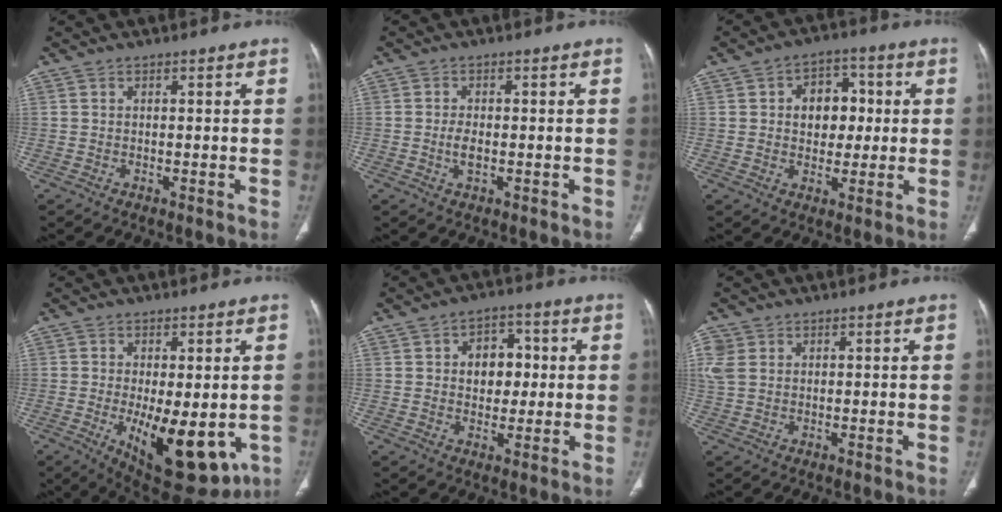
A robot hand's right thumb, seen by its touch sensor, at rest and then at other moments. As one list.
[{"total": 2.5, "force": [-0.5, 1.4, 2.1], "torque": [-0.038, 0.001, -0.010]}, {"total": 8.8, "force": [1.1, 6.6, 5.7], "torque": [-0.035, 0.012, 0.014]}, {"total": 15.7, "force": [-3.8, 7.0, 13.5], "torque": [-0.182, -0.023, -0.035]}, {"total": 7.6, "force": [1.0, 5.7, 5.0], "torque": [-0.029, 0.008, 0.012]}, {"total": 3.6, "force": [1.2, 2.7, 1.9], "torque": [-0.049, 0.008, 0.032]}]